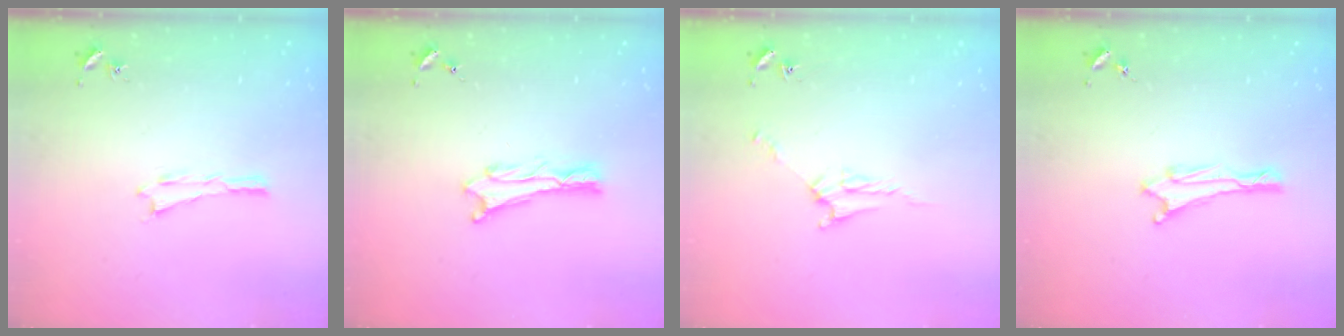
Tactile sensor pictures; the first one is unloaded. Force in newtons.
{"total": 1.2, "press": 1.2, "slide": 0.2}
{"total": 3.5, "press": 3.5, "slide": 0.3}
{"total": 1.1, "press": 1.1, "slide": 0.1}